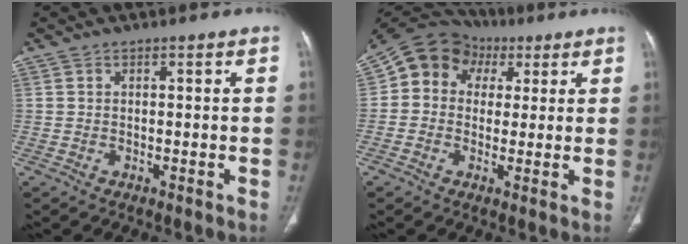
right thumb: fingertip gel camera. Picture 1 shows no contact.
{"total": 11.3, "force": [2.7, 9.6, 5.2], "torque": [-0.071, 0.025, 0.035]}